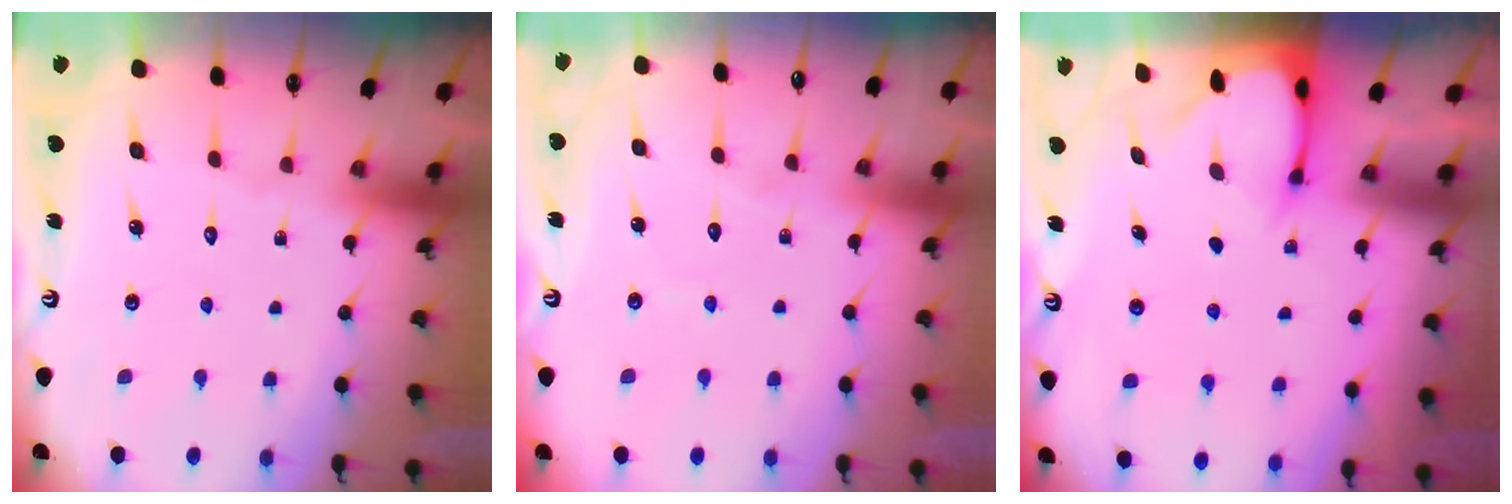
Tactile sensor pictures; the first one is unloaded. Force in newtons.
{"total": 3.4, "press": 3.4, "slide": 0.1}
{"total": 2.4, "press": 2.4, "slide": 0.3}